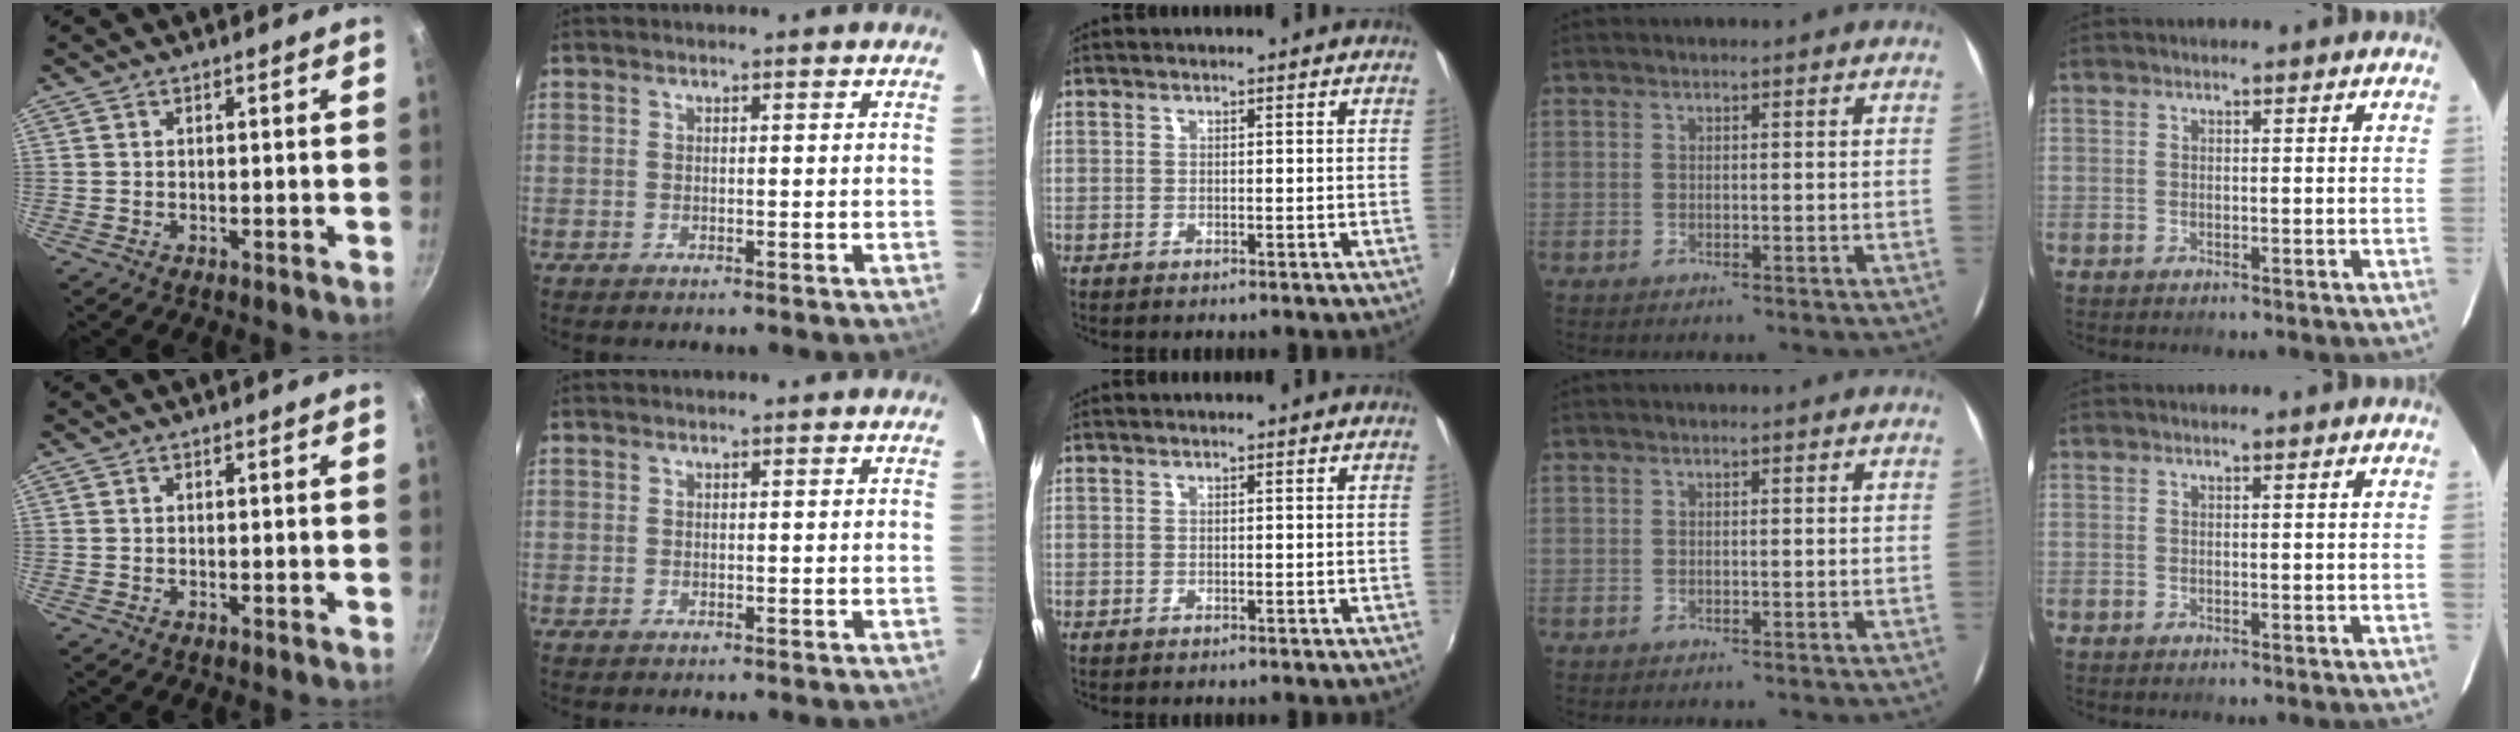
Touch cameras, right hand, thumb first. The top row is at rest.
{}